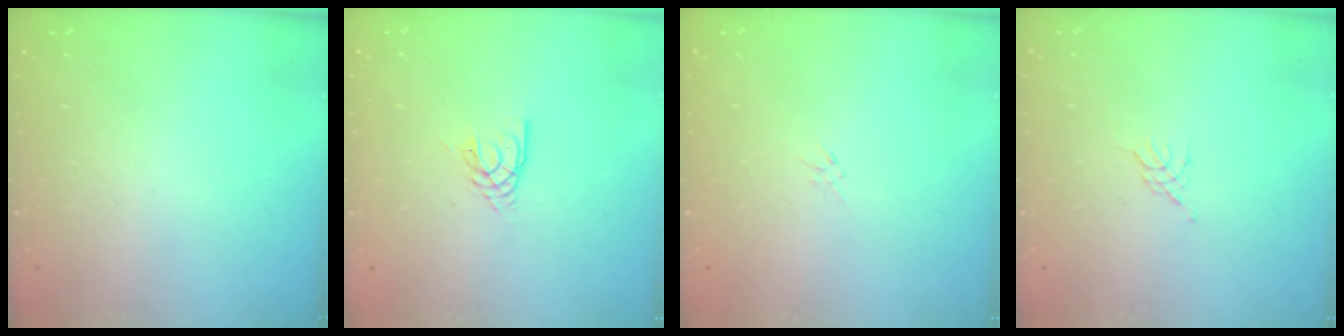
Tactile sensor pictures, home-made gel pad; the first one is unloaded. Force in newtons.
{"total": 2.9, "press": 2.8, "slide": 0.4}
{"total": 0.9, "press": 0.8, "slide": 0.4}
{"total": 2.3, "press": 2.2, "slide": 0.5}